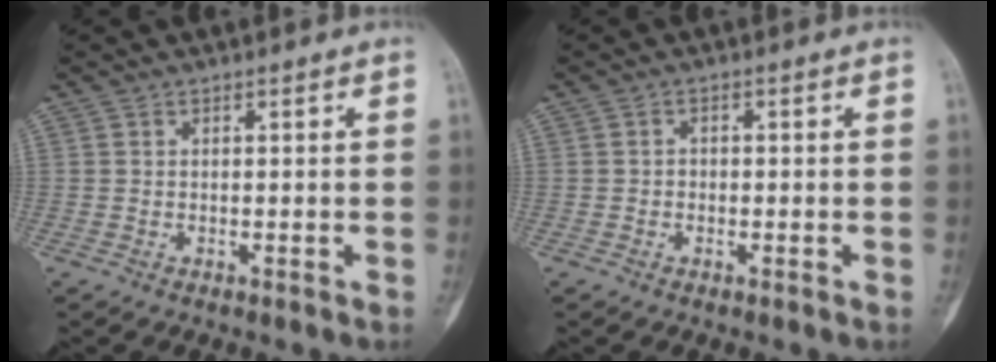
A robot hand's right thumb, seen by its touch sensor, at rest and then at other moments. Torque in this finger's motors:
{"motor_torque": [-0.70, -0.11, 0.11, 0.00, -0.05]}